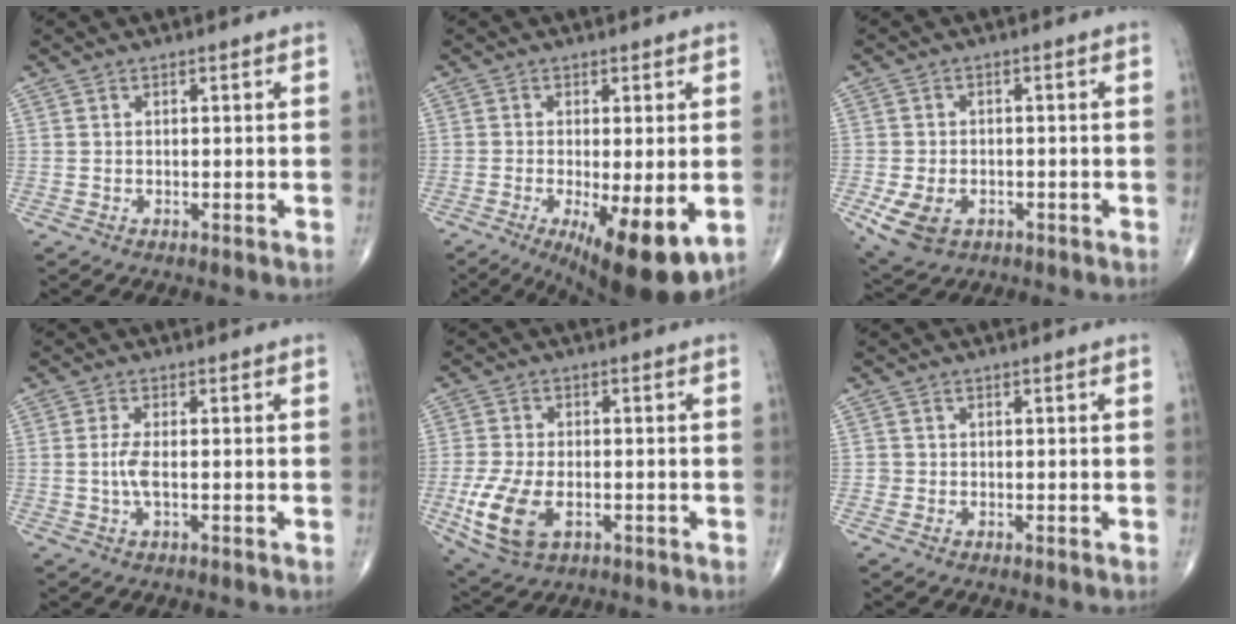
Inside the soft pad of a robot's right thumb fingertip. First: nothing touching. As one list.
[{"total": 13.1, "force": [-3.9, 3.9, 11.9], "torque": [-0.164, -0.024, -0.050]}, {"total": 7.1, "force": [-2.6, 4.9, 4.5], "torque": [-0.083, 0.003, -0.037]}, {"total": 3.2, "force": [-0.3, 1.0, 3.0], "torque": [-0.076, -0.002, -0.008]}, {"total": 11.0, "force": [-3.3, 6.3, 8.5], "torque": [-0.179, 0.001, -0.053]}, {"total": 0.9, "force": [-0.2, 0.9, 0.0], "torque": [0.004, 0.005, -0.006]}]